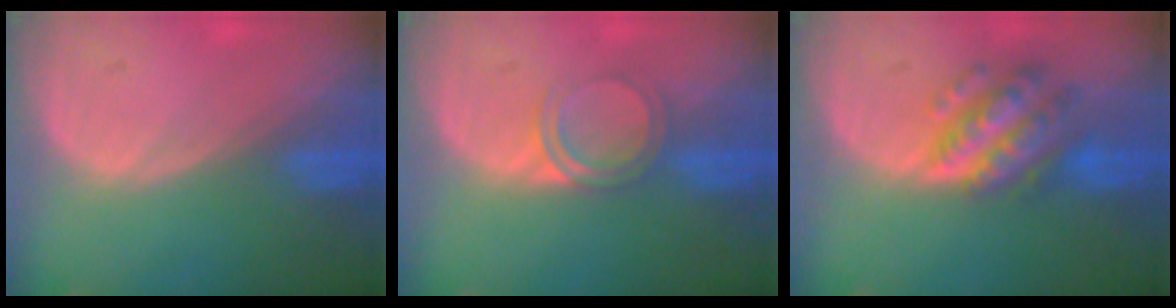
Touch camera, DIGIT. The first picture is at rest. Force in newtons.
{"total": 3.4, "press": 3.3, "slide": 0.3}
{"total": 7.5, "press": 7.5, "slide": 0.4}